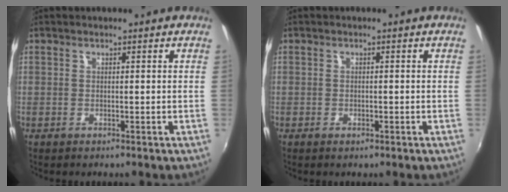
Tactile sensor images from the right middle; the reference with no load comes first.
{"total": 0.9, "force": [-0.6, 0.5, 0.4], "torque": [-0.007, -0.002, -0.010]}